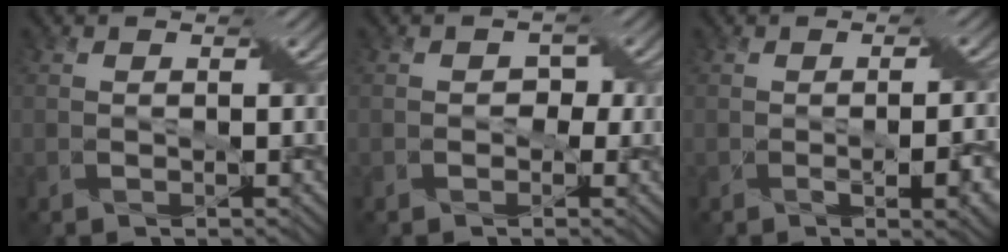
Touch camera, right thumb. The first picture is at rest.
{"total": 1.4, "force": [-0.2, 1.3, 0.2], "torque": [-0.001, 0.002, -0.007]}
{"total": 5.3, "force": [-1.5, 1.5, 4.9], "torque": [-0.066, -0.012, -0.011]}